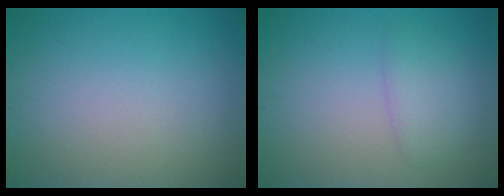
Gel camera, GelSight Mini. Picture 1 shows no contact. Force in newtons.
{"total": 2.2, "press": 2.2, "slide": 0.2}